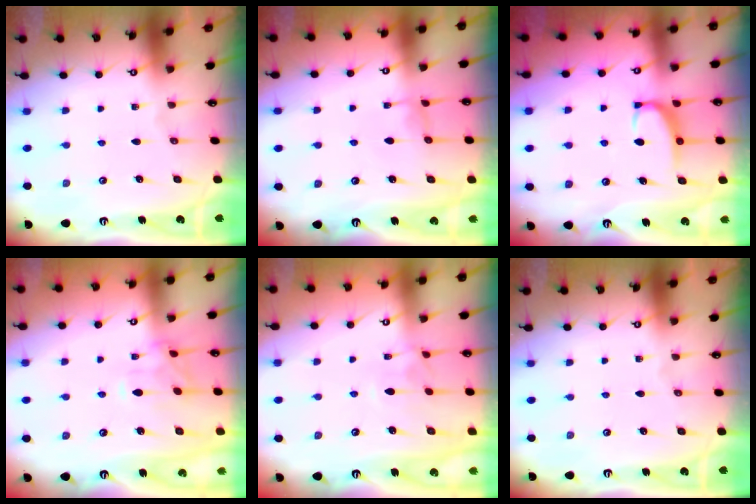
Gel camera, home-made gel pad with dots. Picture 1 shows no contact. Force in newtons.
{"total": 1.6, "press": 1.6, "slide": 0.3}
{"total": 3.0, "press": 2.7, "slide": 1.2}
{"total": 0.0}
{"total": 2.4, "press": 2.4, "slide": 0.7}
{"total": 0.0}